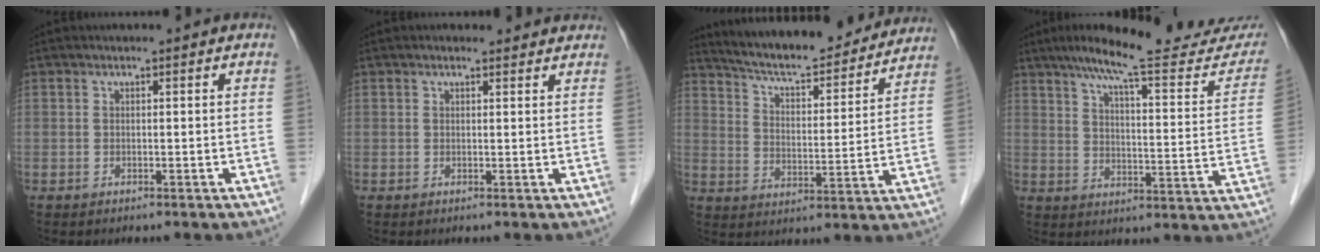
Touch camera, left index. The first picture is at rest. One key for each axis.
{"total": 2.3, "fx": 2.2, "fy": 0.8, "fz": 0.4, "tx": -0.009, "ty": 0.005, "tz": 0.016}
{"total": 19.2, "fx": 17.8, "fy": 3.1, "fz": 6.4, "tx": -0.094, "ty": -0.006, "tz": 0.248}
{"total": 22.9, "fx": 19.8, "fy": 2.7, "fz": 11.1, "tx": -0.153, "ty": -0.039, "tz": 0.252}